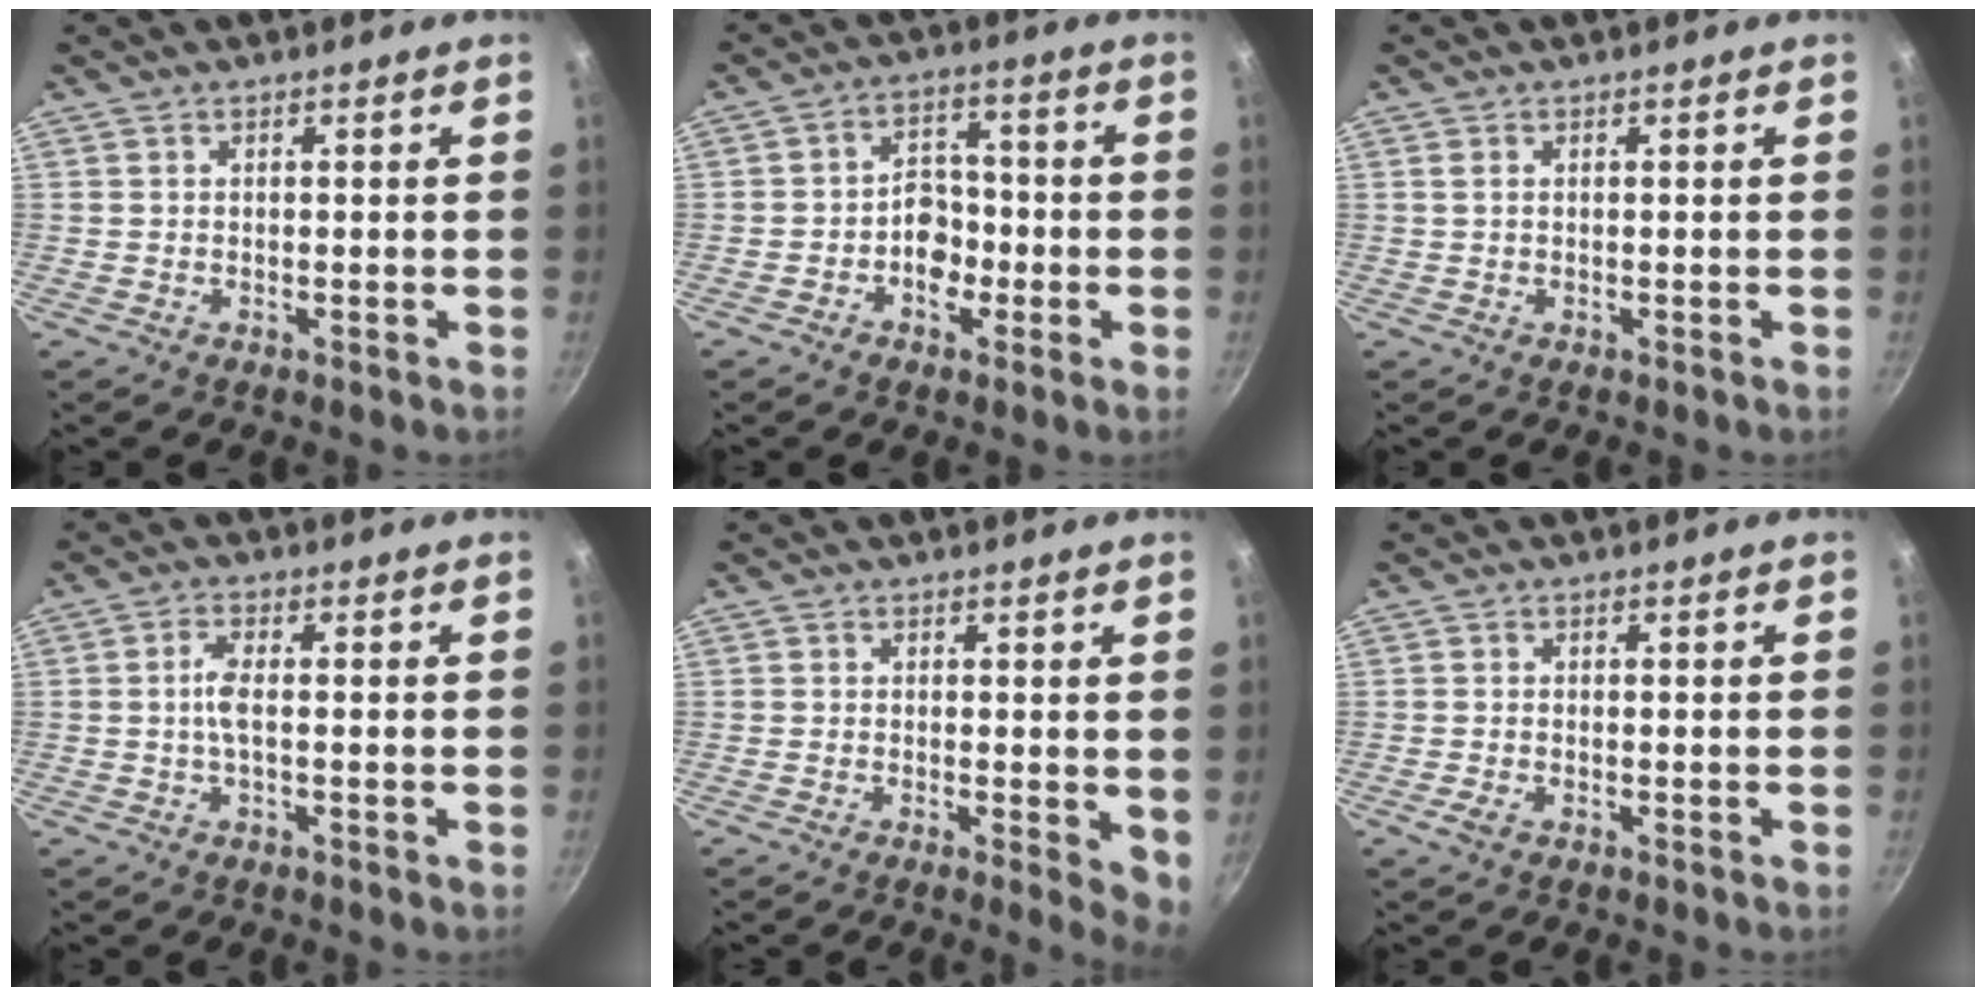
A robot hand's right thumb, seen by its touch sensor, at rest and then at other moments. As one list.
[{"total": 6.6, "force": [-2.0, 5.1, 3.8], "torque": [-0.018, 0.025, -0.039]}, {"total": 0.8, "force": [0.3, 0.5, 0.6], "torque": [-0.012, 0.001, 0.004]}, {"total": 3.4, "force": [-0.2, 0.9, 3.2], "torque": [-0.076, 0.007, -0.010]}, {"total": 4.2, "force": [-0.2, 1.7, 3.9], "torque": [-0.043, -0.008, -0.004]}, {"total": 1.6, "force": [-0.8, 0.7, 1.1], "torque": [-0.028, 0.000, -0.019]}]